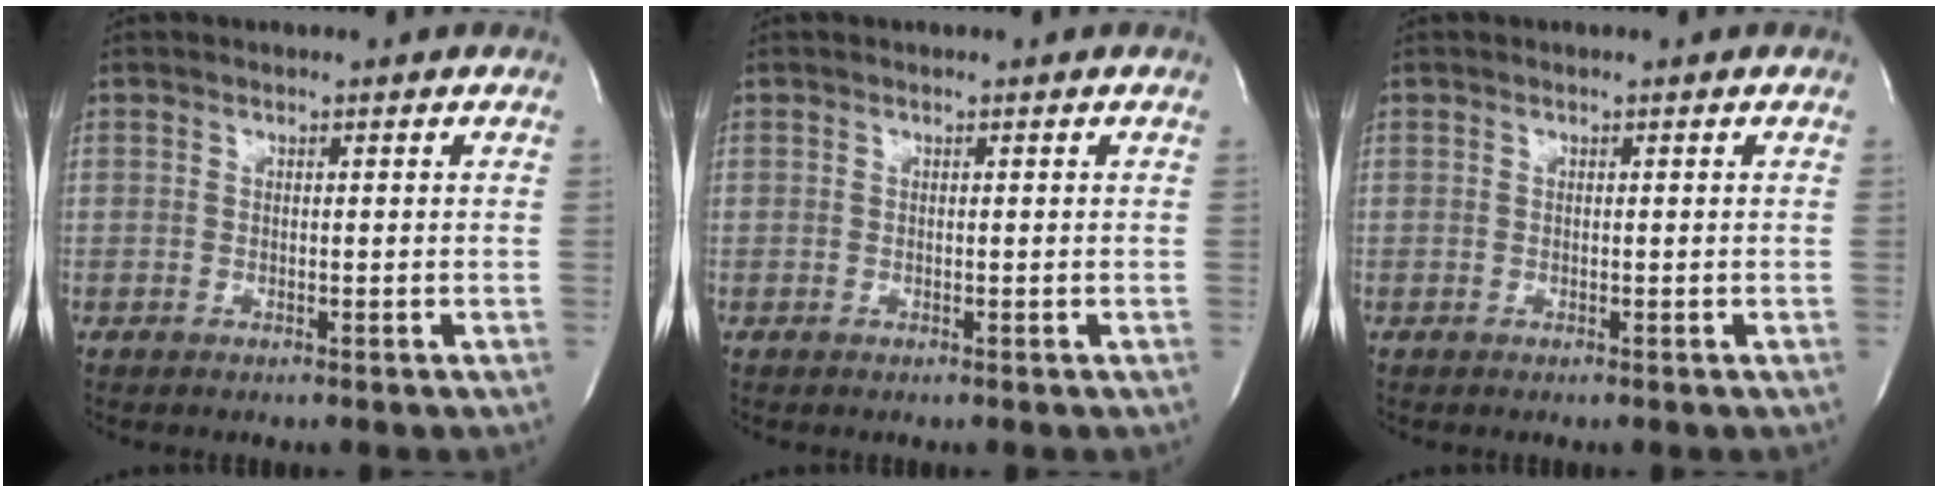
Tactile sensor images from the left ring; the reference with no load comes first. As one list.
[{"total": 0.0}, {"total": 0.0}]